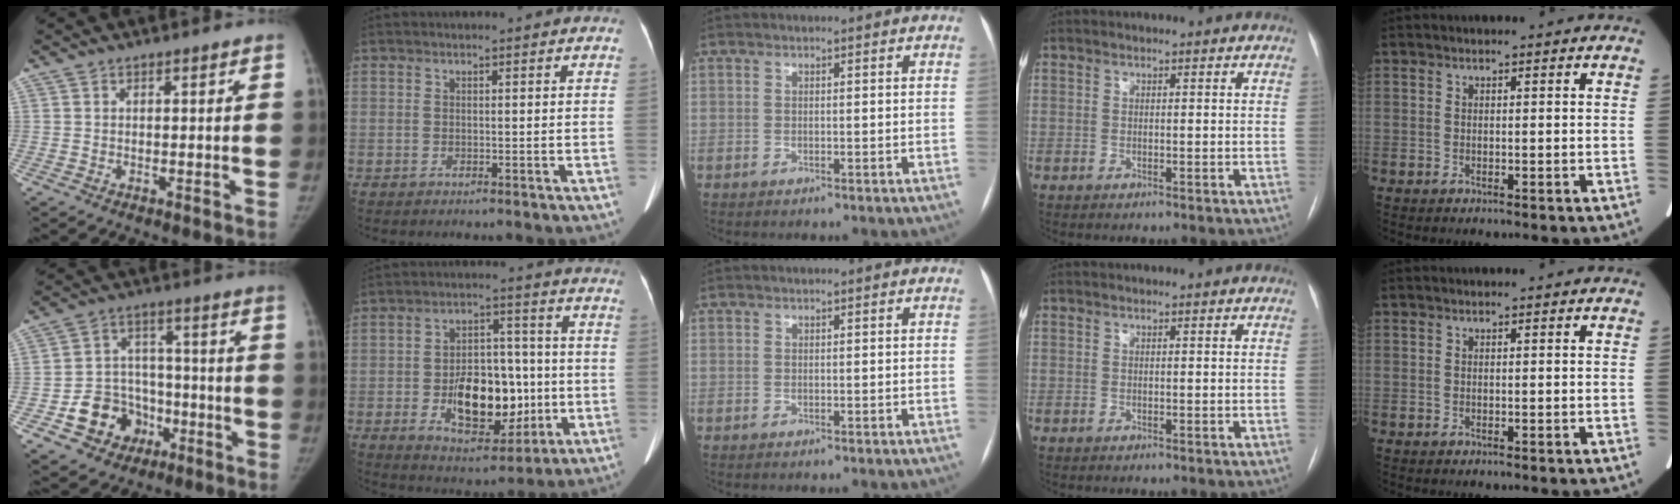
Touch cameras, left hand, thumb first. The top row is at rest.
{"thumb": {"total": 12.0, "force": [-4.8, 10.1, 4.3], "torque": [-0.028, 0.045, -0.068]}, "index": {"total": 13.5, "force": [-2.6, 7.3, 11.0], "torque": [-0.178, 0.012, -0.031]}}